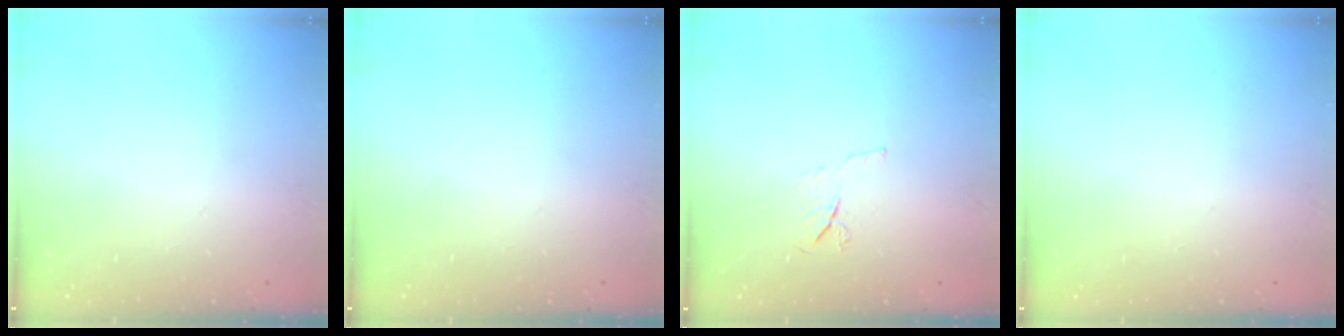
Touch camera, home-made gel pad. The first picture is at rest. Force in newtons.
{"total": 0.0}
{"total": 4.7, "press": 4.6, "slide": 0.8}
{"total": 0.0}